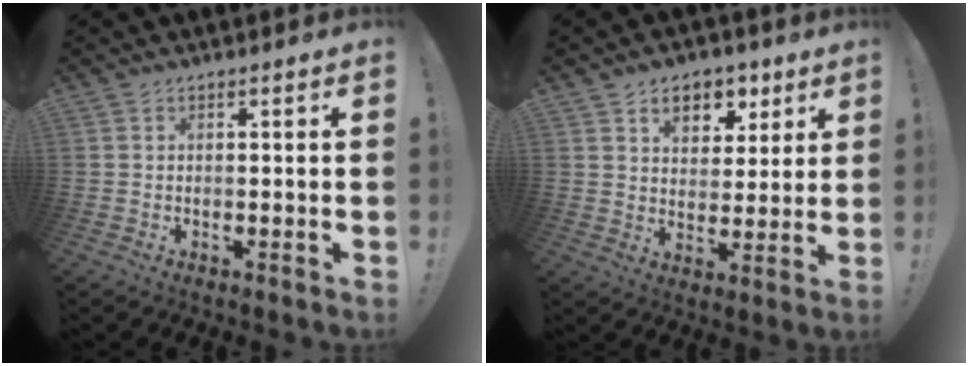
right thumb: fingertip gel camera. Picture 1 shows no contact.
{"total": 8.8, "force": [4.9, 6.1, 4.0], "torque": [-0.041, -0.032, 0.088]}